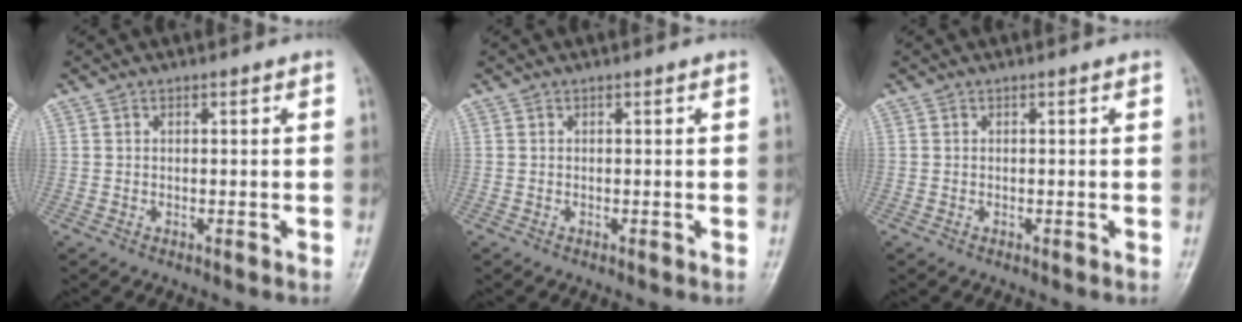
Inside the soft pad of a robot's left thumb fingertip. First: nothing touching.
{"total": 0.0}
{"total": 0.0}